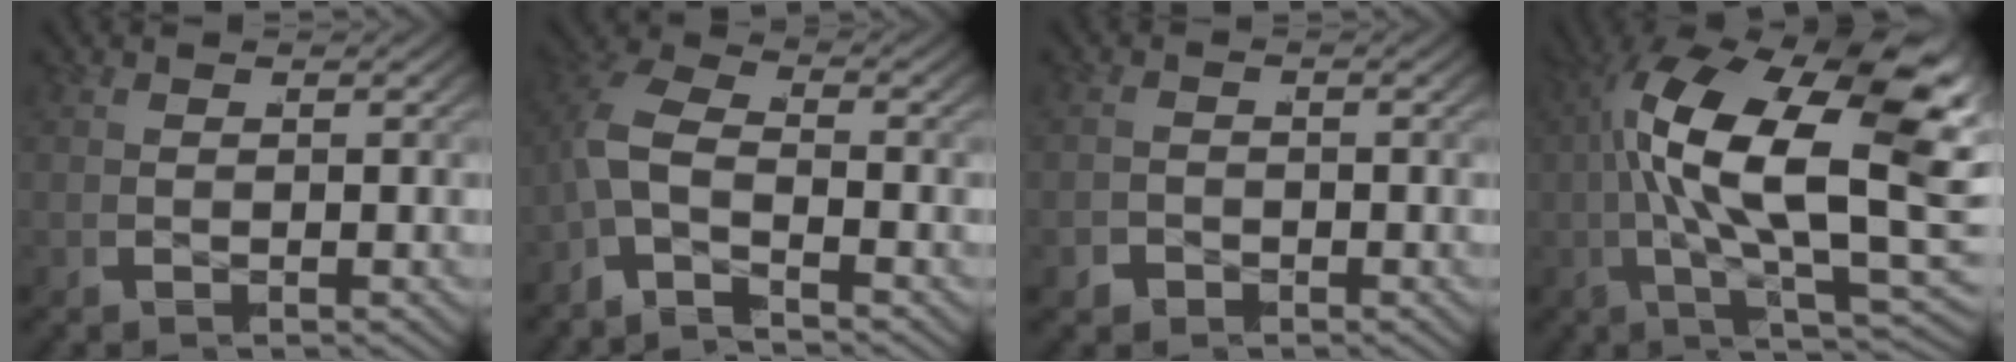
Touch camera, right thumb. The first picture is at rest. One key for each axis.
{"total": 4.7, "fx": -1.5, "fy": 3.0, "fz": 3.3, "tx": -0.093, "ty": -0.020, "tz": -0.034}
{"total": 1.6, "fx": -1.2, "fy": 1.0, "fz": -0.1, "tx": -0.005, "ty": -0.008, "tz": -0.019}
{"total": 20.1, "fx": 2.0, "fy": 9.5, "fz": 17.6, "tx": -0.307, "ty": -0.021, "tz": 0.035}